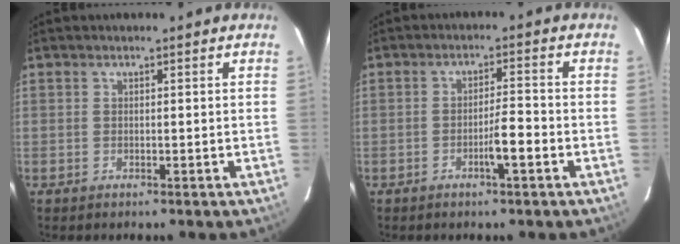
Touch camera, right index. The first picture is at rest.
{"total": 4.1, "force": [-1.8, 0.2, 3.7], "torque": [-0.057, 0.000, -0.030]}